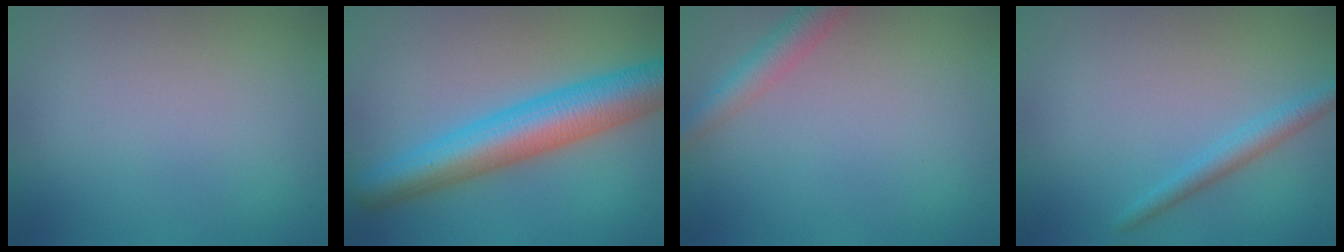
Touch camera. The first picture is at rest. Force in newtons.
{"total": 7.4, "press": 7.4, "slide": 0.1}
{"total": 2.7, "press": 2.7, "slide": 0.2}
{"total": 2.0, "press": 2.0, "slide": 0.0}